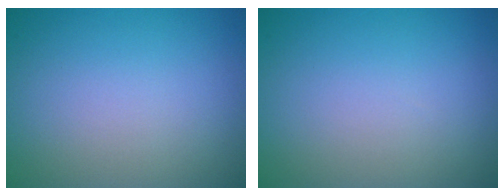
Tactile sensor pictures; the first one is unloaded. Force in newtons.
{"total": 0.0}